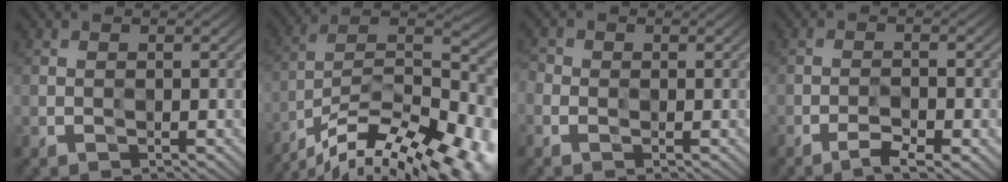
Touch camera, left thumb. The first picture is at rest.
{"total": 17.4, "force": [-14.5, 3.7, 8.8], "torque": [-0.134, -0.001, -0.235]}
{"total": 2.4, "force": [-0.9, 2.0, 1.0], "torque": [-0.032, -0.003, -0.024]}
{"total": 3.3, "force": [-2.9, -0.1, 1.6], "torque": [-0.029, 0.003, -0.045]}